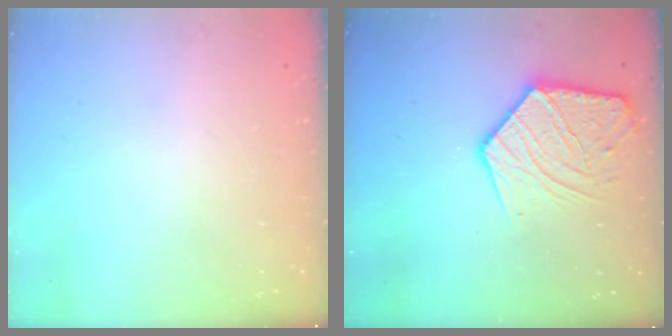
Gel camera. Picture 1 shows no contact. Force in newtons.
{"total": 14.5, "press": 14.4, "slide": 1.3}